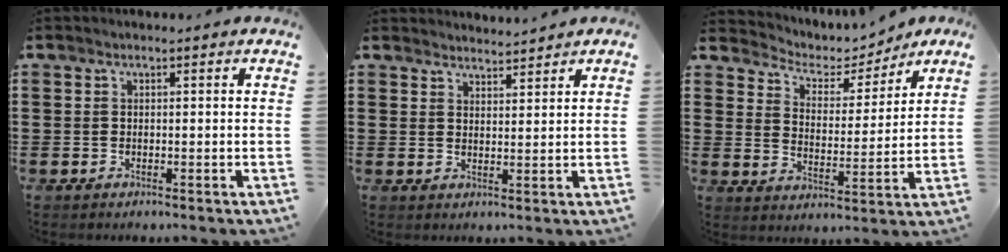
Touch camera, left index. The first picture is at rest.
{"total": 2.6, "force": [2.5, 0.1, -0.2], "torque": [-0.005, -0.007, 0.050]}
{"total": 4.1, "force": [3.6, 1.9, 0.8], "torque": [-0.036, -0.025, 0.052]}